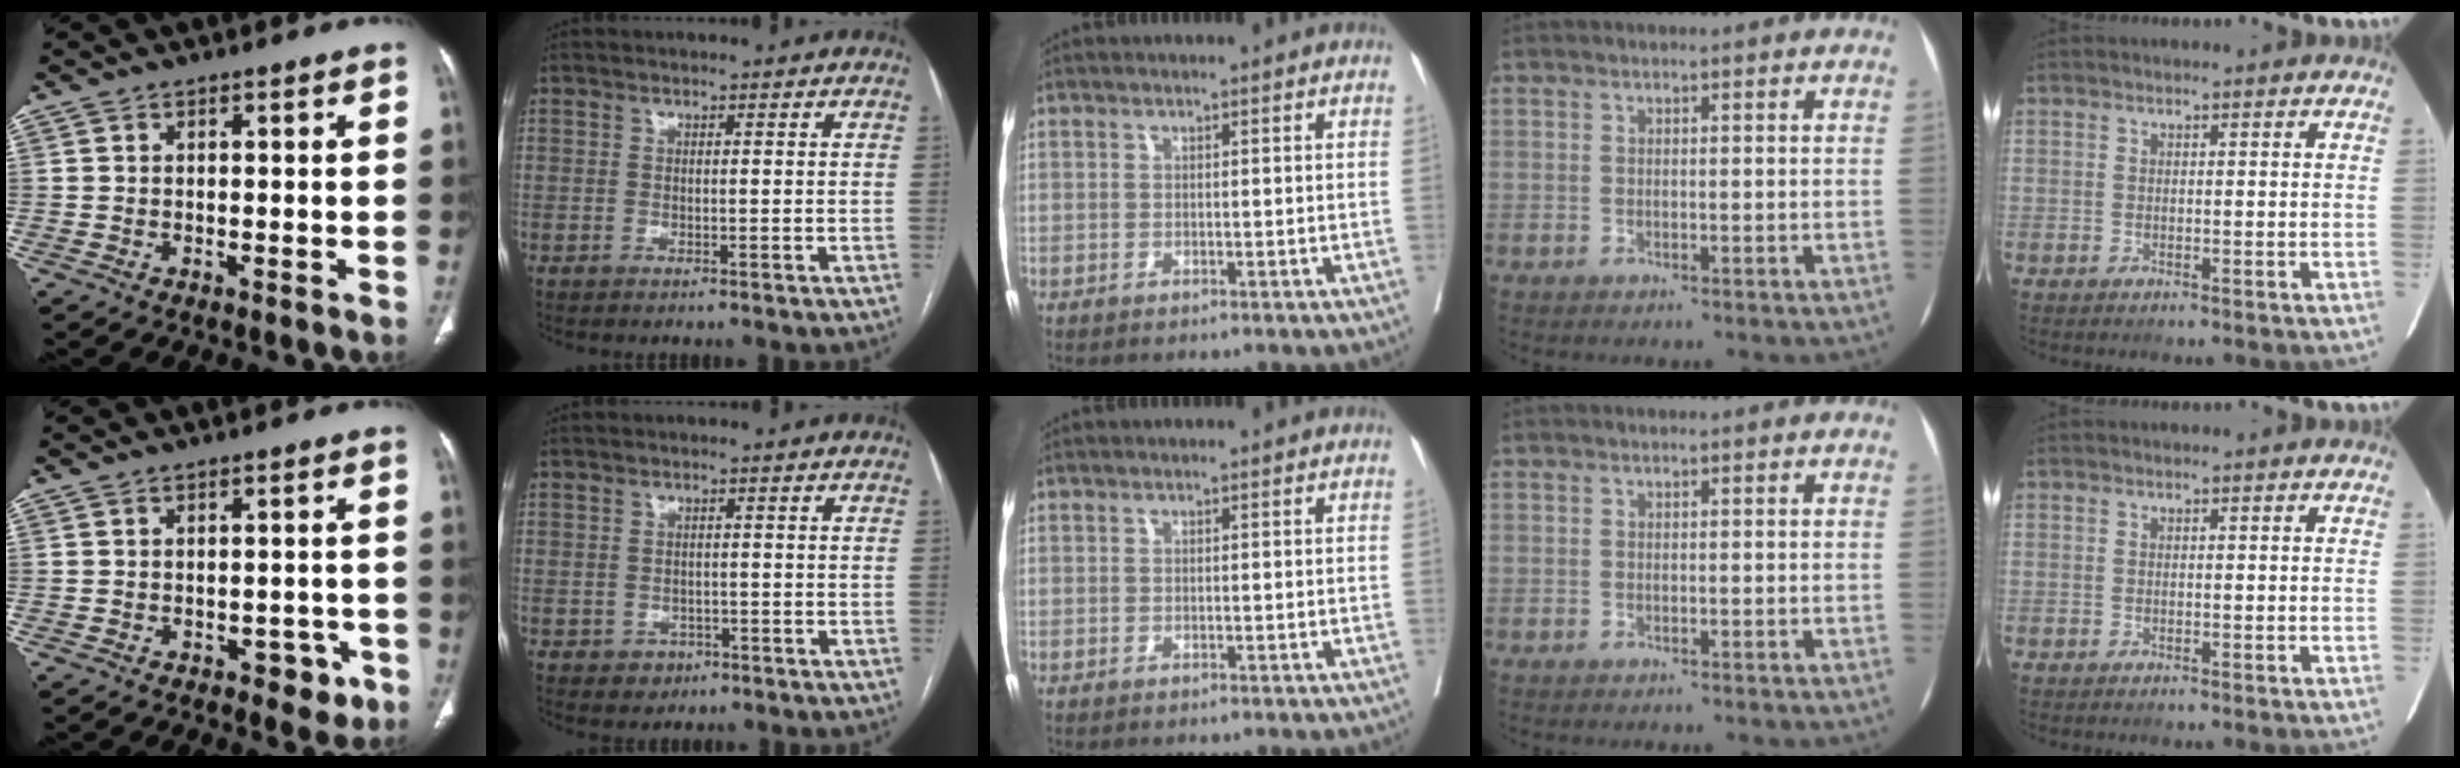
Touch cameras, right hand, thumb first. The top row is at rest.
{"thumb": {"total": 4.3, "force": [-2.2, 2.7, 2.7], "torque": [-0.011, 0.013, -0.024]}, "index": {"total": 2.8, "force": [-1.1, 2.5, 0.5], "torque": [0.002, 0.007, -0.009]}}